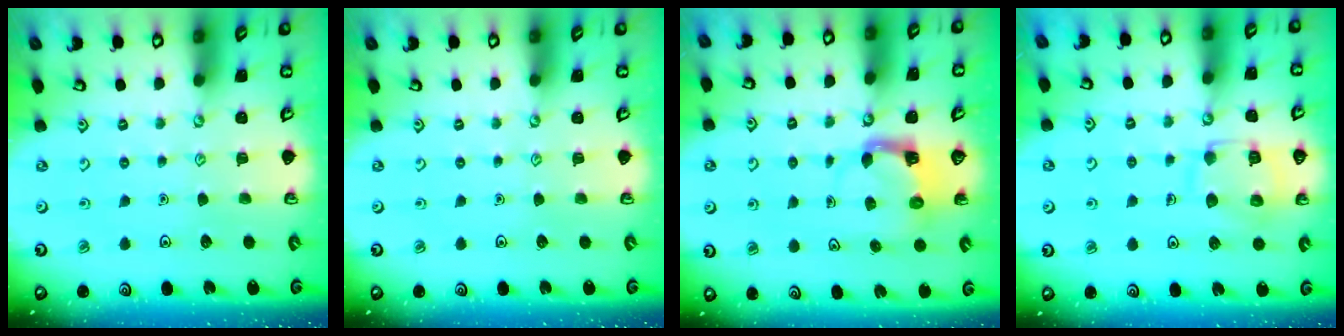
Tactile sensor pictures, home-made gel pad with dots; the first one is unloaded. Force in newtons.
{"total": 0.0}
{"total": 3.9, "press": 3.9, "slide": 0.7}
{"total": 12.7, "press": 12.7, "slide": 1.3}